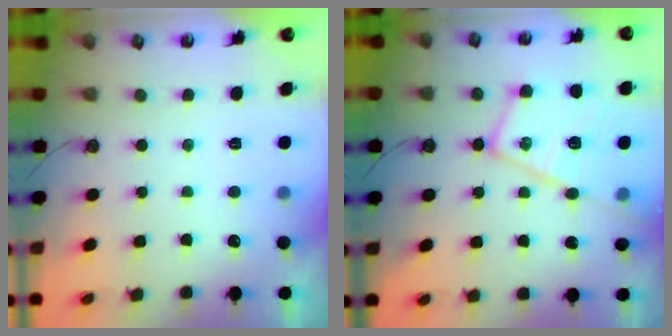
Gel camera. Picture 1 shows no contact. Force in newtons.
{"total": 19.4, "press": 19.3, "slide": 1.9}